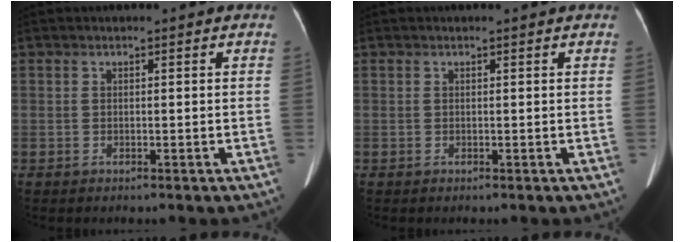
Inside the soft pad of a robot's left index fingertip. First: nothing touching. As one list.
[{"total": 0.0}]